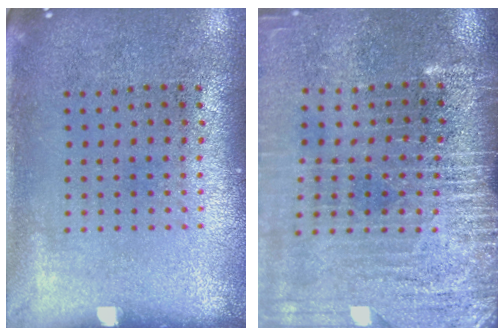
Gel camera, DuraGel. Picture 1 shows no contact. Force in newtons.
{"total": 4.1, "press": 3.5, "slide": 2.0}